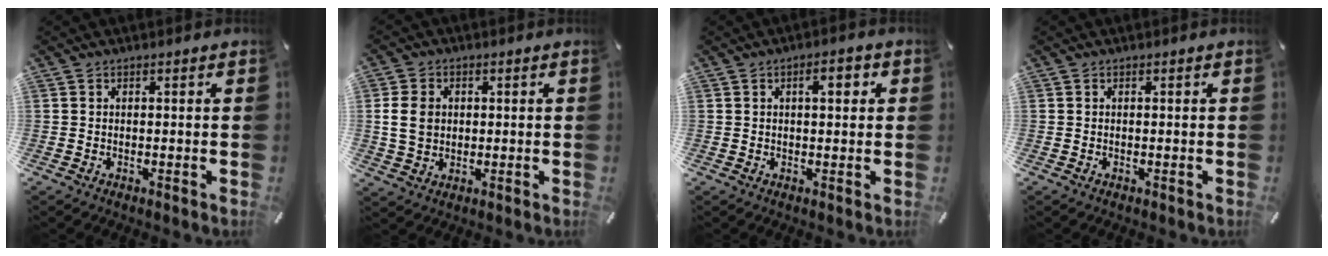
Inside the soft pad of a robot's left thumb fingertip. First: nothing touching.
{"total": 6.5, "force": [0.5, 5.4, 3.6], "torque": [-0.086, 0.002, 0.007]}
{"total": 4.1, "force": [1.4, 1.6, 3.5], "torque": [-0.049, 0.002, 0.014]}
{"total": 0.0}